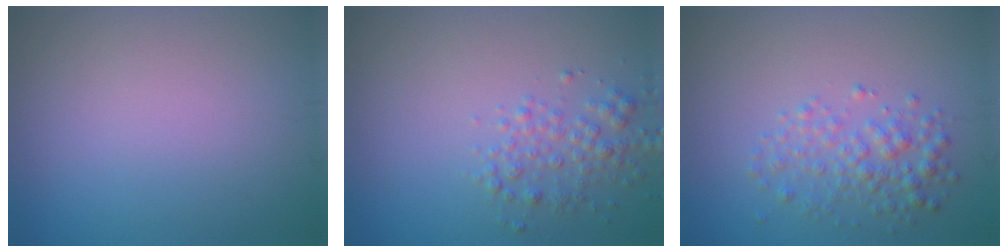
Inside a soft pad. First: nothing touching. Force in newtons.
{"total": 2.5, "press": 2.5, "slide": 0.1}
{"total": 3.0, "press": 3.0, "slide": 0.1}